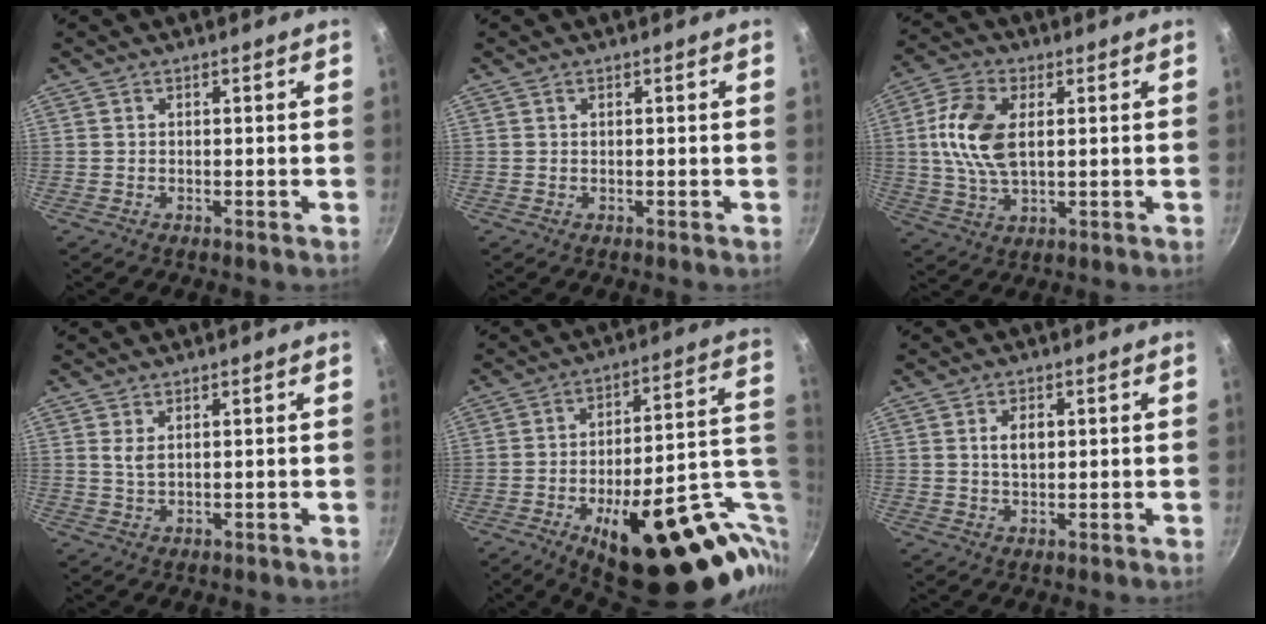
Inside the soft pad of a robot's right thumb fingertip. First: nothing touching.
{"total": 0.0}
{"total": 11.6, "force": [1.9, 6.6, 9.4], "torque": [-0.180, 0.007, 0.032]}
{"total": 2.2, "force": [0.9, 1.0, 1.8], "torque": [-0.033, -0.008, 0.019]}
{"total": 31.4, "force": [-8.7, 12.8, 27.3], "torque": [-0.328, 0.022, -0.108]}
{"total": 3.7, "force": [0.7, 2.3, 2.9], "torque": [-0.039, 0.000, 0.014]}